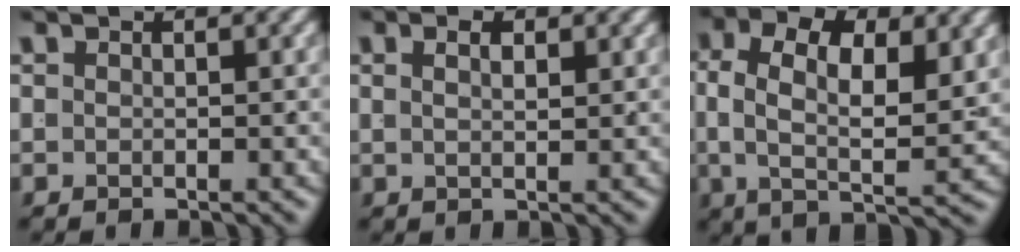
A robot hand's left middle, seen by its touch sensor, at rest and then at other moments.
{"total": 1.4, "force": [0.5, -0.4, 1.3], "torque": [-0.004, -0.004, 0.013]}
{"total": 7.9, "force": [2.1, 4.2, 6.3], "torque": [-0.098, -0.001, 0.024]}